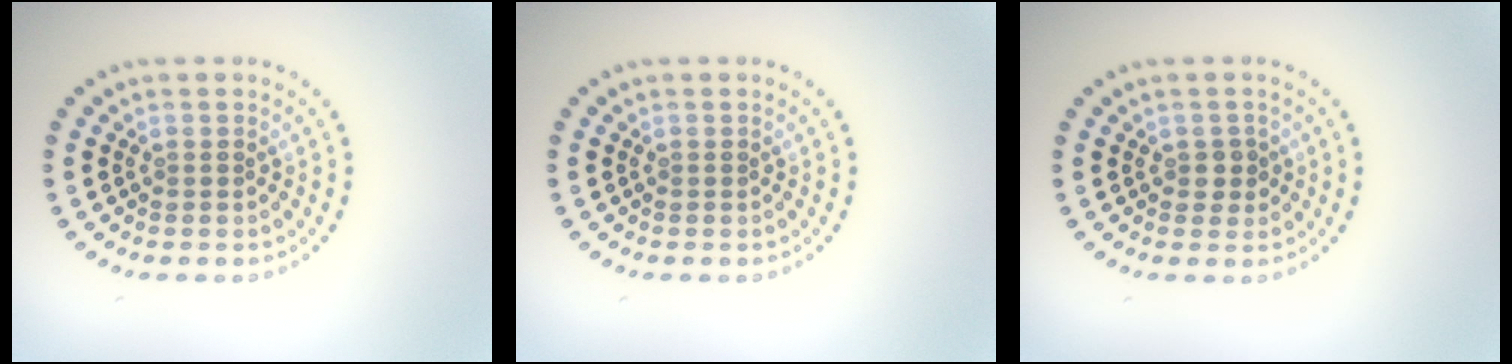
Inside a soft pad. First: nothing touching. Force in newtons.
{"total": 0.0}
{"total": 1.4, "press": 1.3, "slide": 0.5}